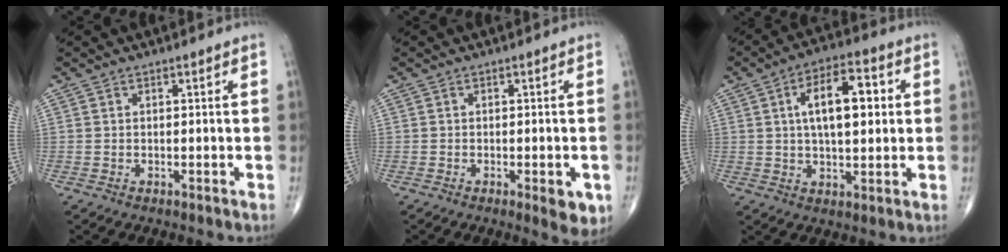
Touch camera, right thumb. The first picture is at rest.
{"total": 4.6, "force": [-1.6, 1.6, 4.0], "torque": [-0.036, -0.005, -0.018]}
{"total": 12.7, "force": [2.4, 5.9, 10.9], "torque": [-0.158, 0.011, 0.037]}